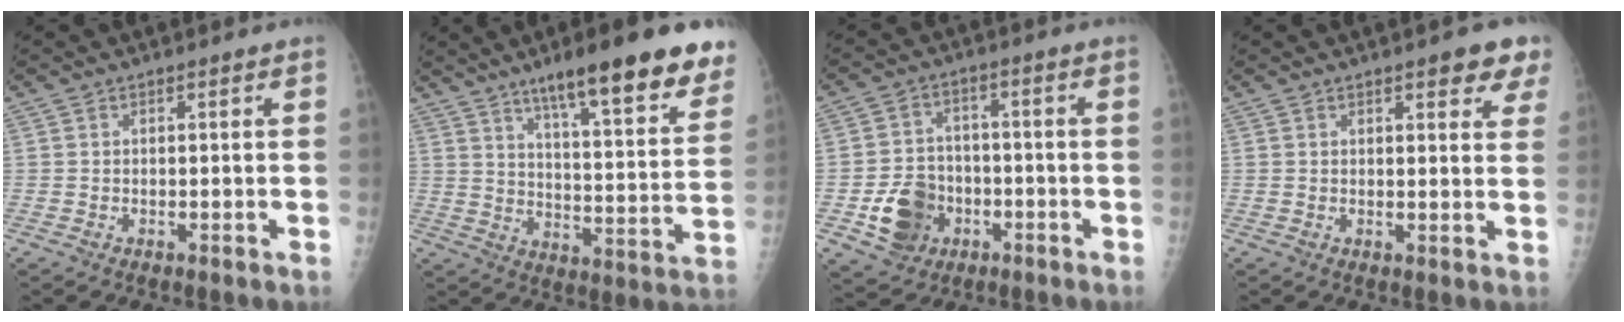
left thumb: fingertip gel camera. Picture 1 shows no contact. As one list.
[{"total": 21.9, "force": [14.6, 4.3, 15.7], "torque": [-0.191, -0.057, 0.215]}, {"total": 10.0, "force": [-3.7, 8.2, 4.3], "torque": [-0.046, 0.019, -0.058]}, {"total": 6.4, "force": [4.0, 2.1, 4.5], "torque": [-0.026, -0.013, 0.041]}]